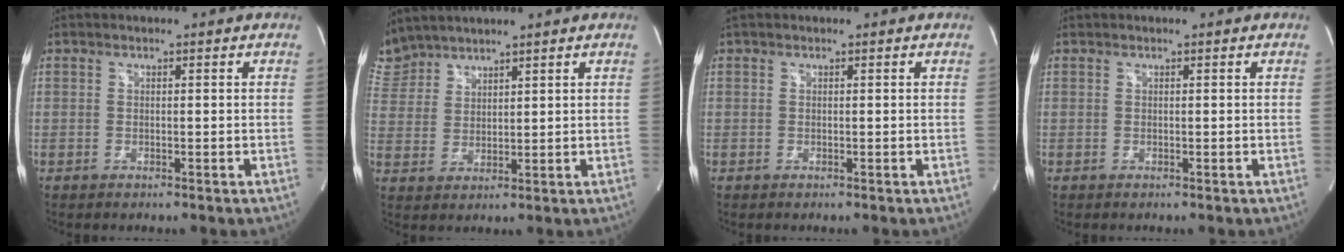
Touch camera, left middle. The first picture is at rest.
{"total": 6.6, "force": [6.3, 2.2, 0.1], "torque": [-0.016, 0.016, 0.138]}
{"total": 0.5, "force": [0.4, 0.3, 0.1], "torque": [-0.007, 0.013, 0.007]}
{"total": 0.0}